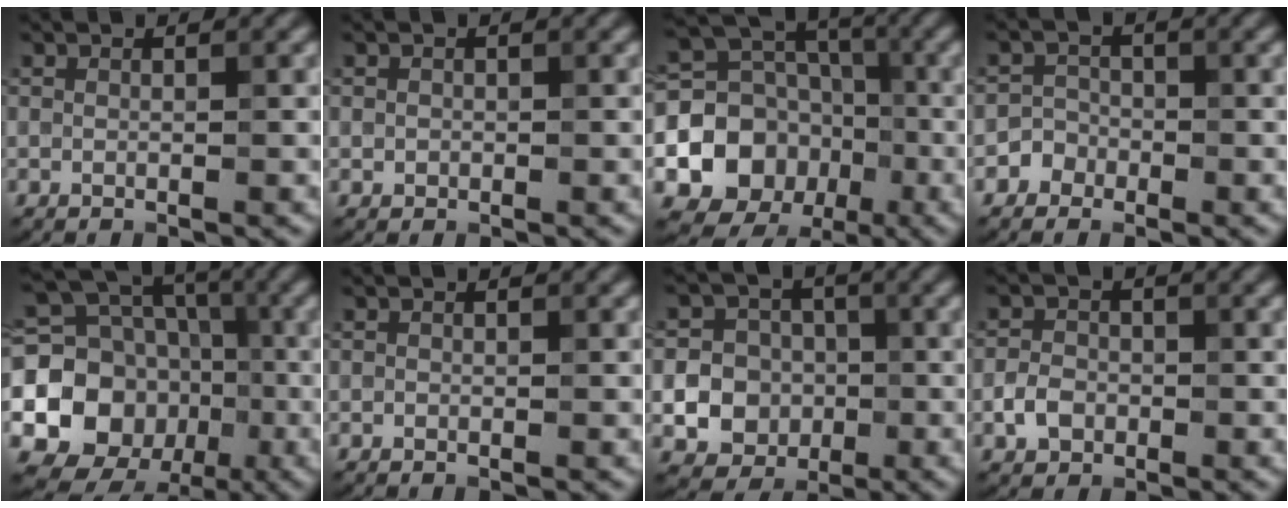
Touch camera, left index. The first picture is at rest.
{"total": 0.6, "force": [0.0, 0.6, 0.1], "torque": [0.004, -0.002, -0.001]}
{"total": 9.3, "force": [-2.1, 8.0, 4.1], "torque": [-0.079, -0.005, -0.041]}
{"total": 1.9, "force": [-1.1, 1.6, -0.1], "torque": [0.026, 0.007, -0.025]}
{"total": 12.4, "force": [-1.6, 10.6, 6.1], "torque": [-0.131, -0.012, -0.042]}
{"total": 0.0}
{"total": 11.1, "force": [-2.6, 10.4, 3.0], "torque": [-0.057, -0.009, -0.065]}
{"total": 2.3, "force": [-0.9, 1.8, 1.1], "torque": [-0.017, 0.001, -0.022]}